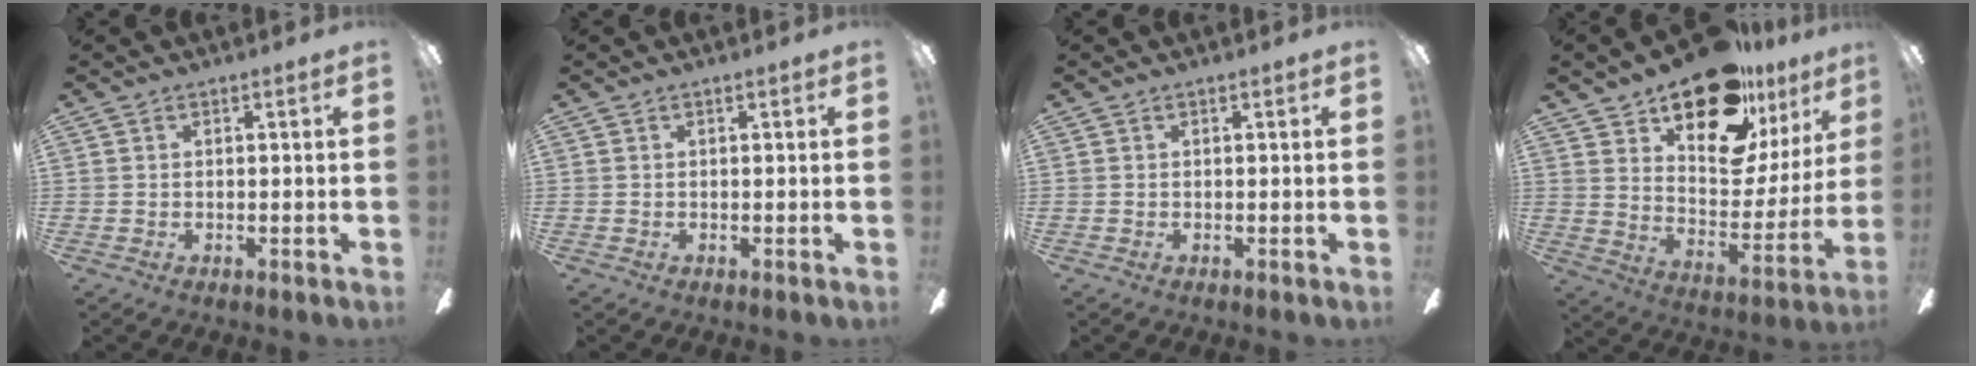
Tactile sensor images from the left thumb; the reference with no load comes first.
{"total": 0.0}
{"total": 0.0}
{"total": 21.7, "force": [16.6, 9.4, 10.4], "torque": [-0.154, -0.106, 0.285]}